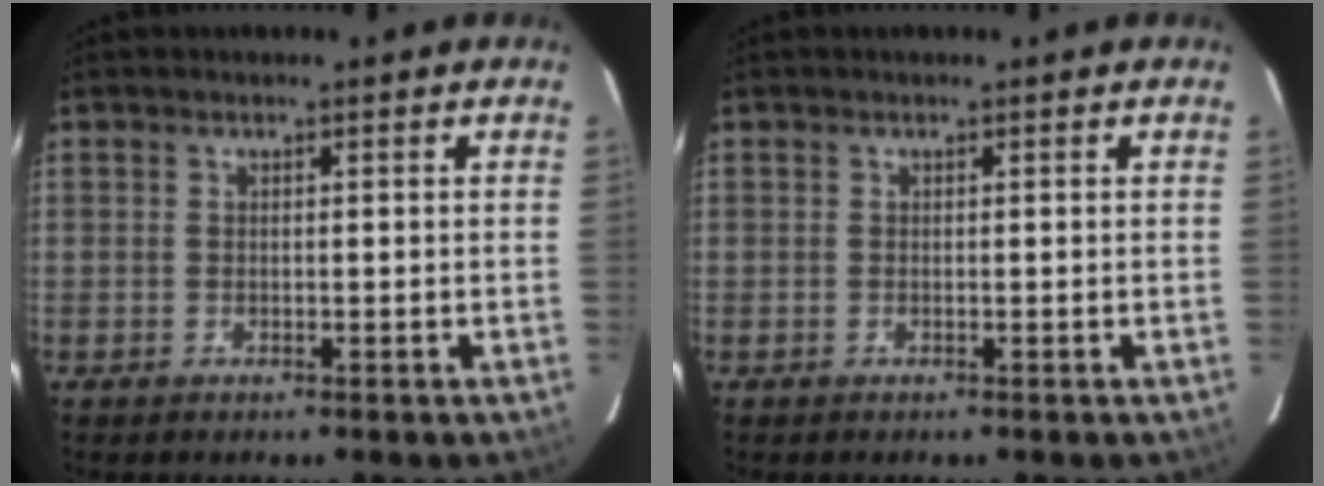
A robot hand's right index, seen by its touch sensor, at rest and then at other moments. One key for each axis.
{"total": 0.0}